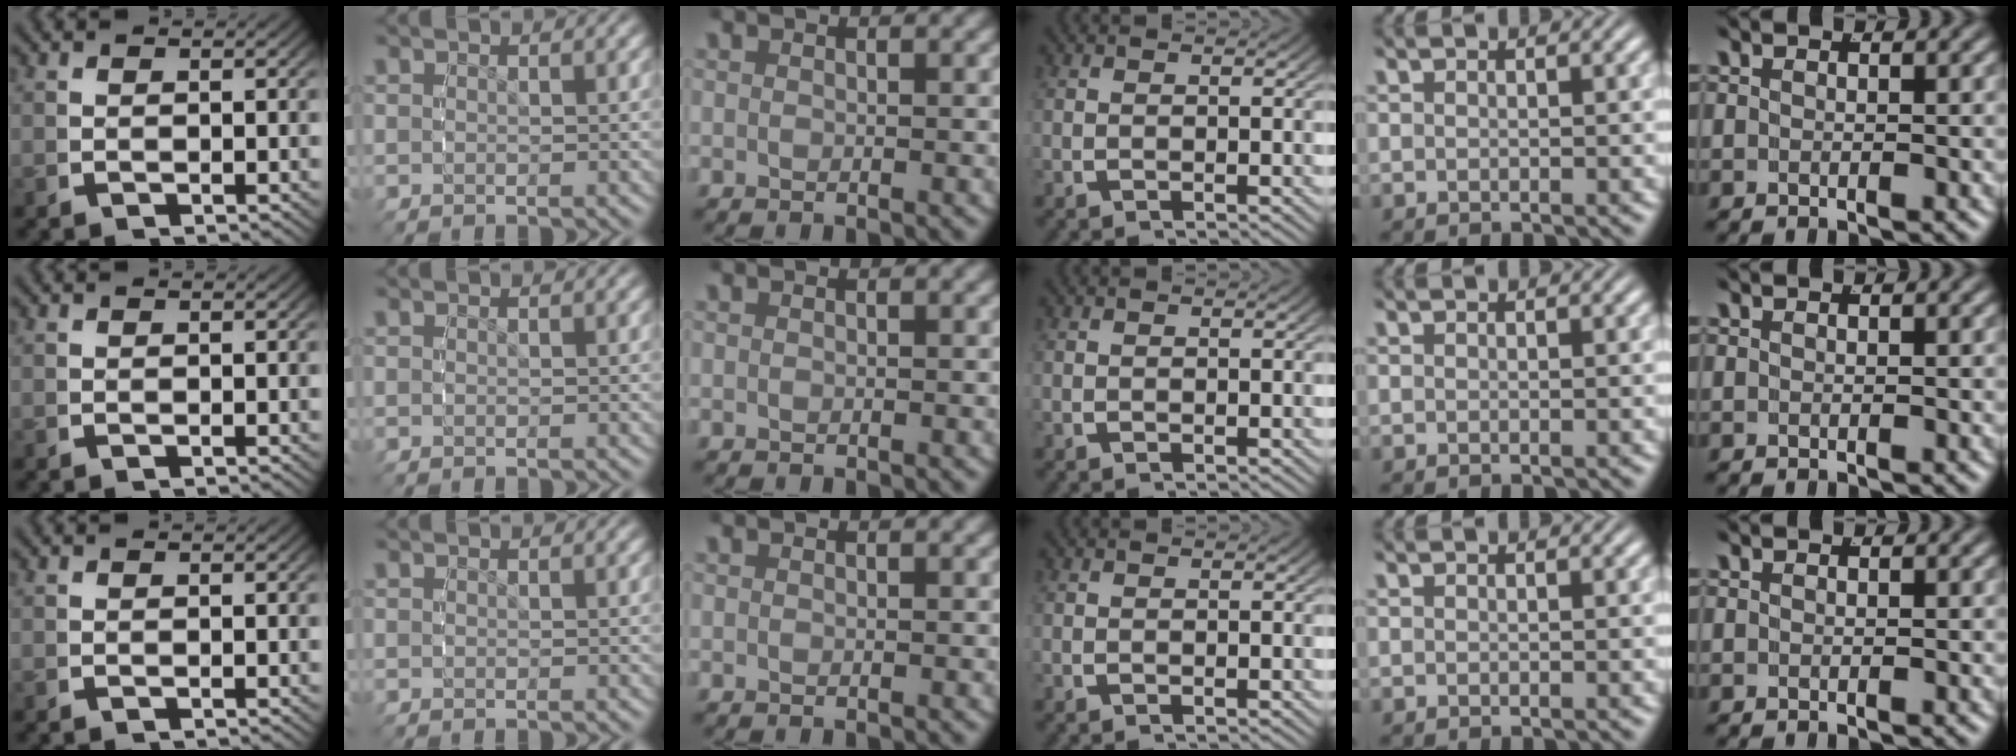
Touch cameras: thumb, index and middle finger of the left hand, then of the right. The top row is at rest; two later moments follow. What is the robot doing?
{"motion": "reach", "object": "backpack"}